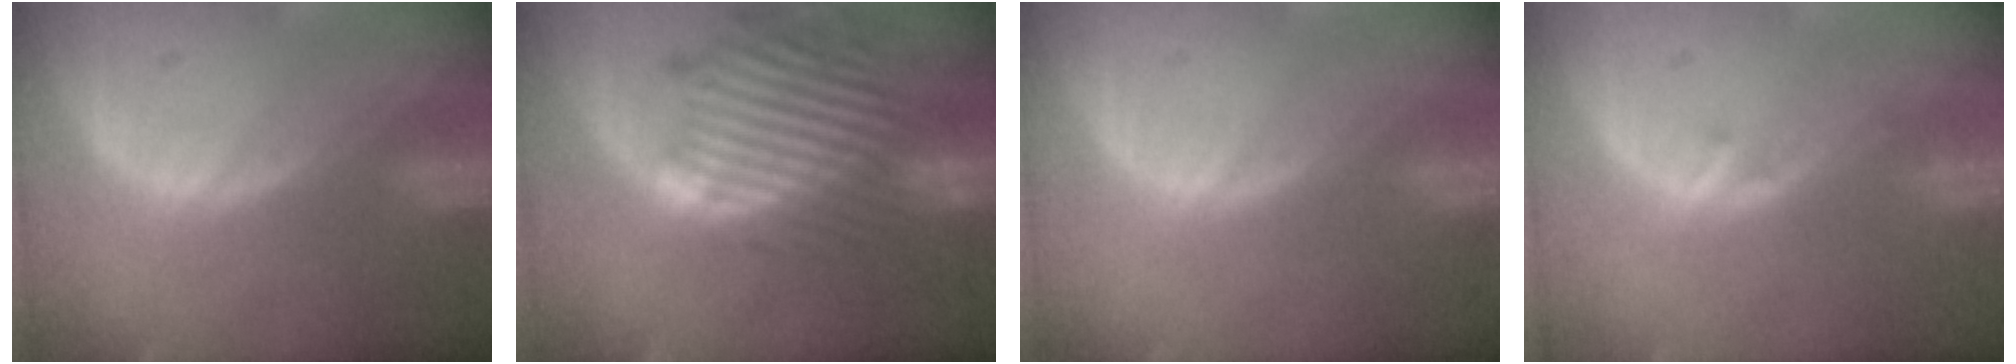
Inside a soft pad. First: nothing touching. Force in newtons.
{"total": 13.3, "press": 11.7, "slide": 6.4}
{"total": 0.0}
{"total": 1.0, "press": 0.9, "slide": 0.5}